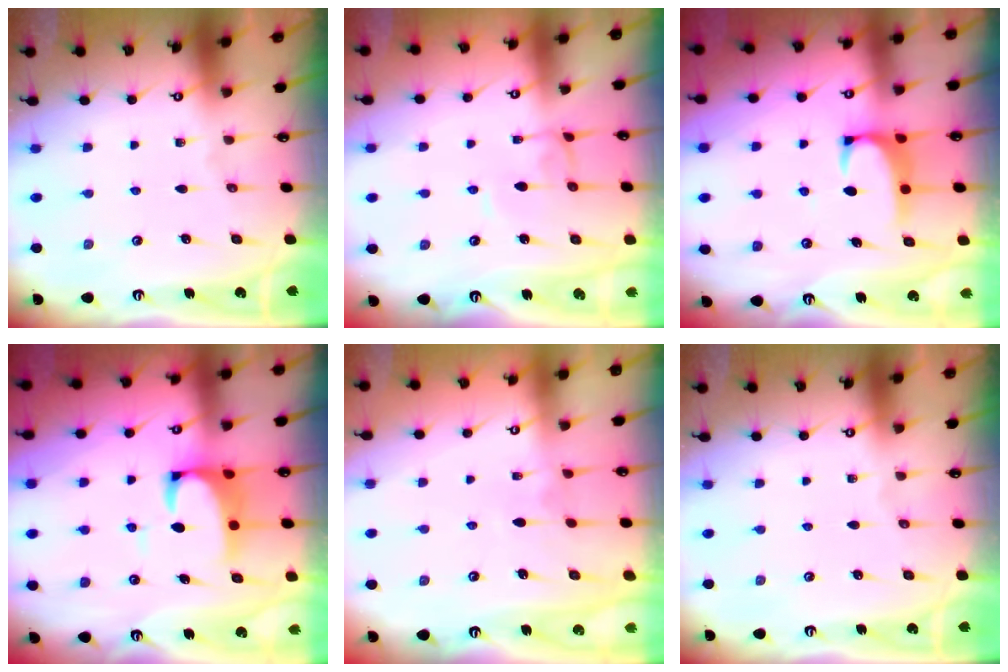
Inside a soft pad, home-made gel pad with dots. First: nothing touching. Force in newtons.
{"total": 0.8, "press": 0.8, "slide": 0.2}
{"total": 2.0, "press": 1.9, "slide": 0.7}
{"total": 3.9, "press": 3.7, "slide": 1.2}
{"total": 2.9, "press": 2.8, "slide": 0.5}
{"total": 0.0}